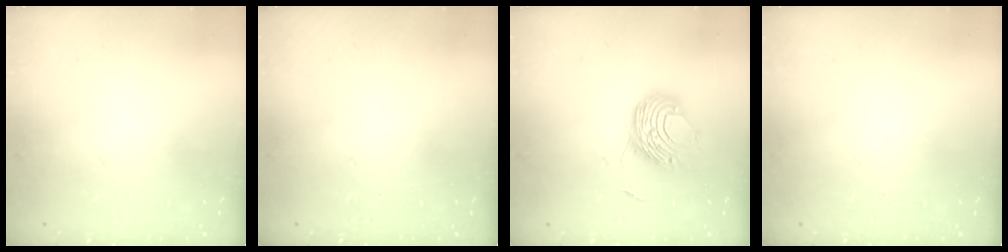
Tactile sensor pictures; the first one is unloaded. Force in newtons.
{"total": 0.0}
{"total": 8.5, "press": 8.5, "slide": 0.2}
{"total": 0.0}